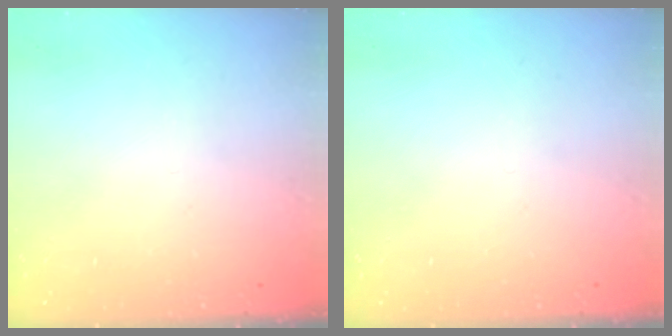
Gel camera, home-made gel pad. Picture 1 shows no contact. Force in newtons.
{"total": 0.0}